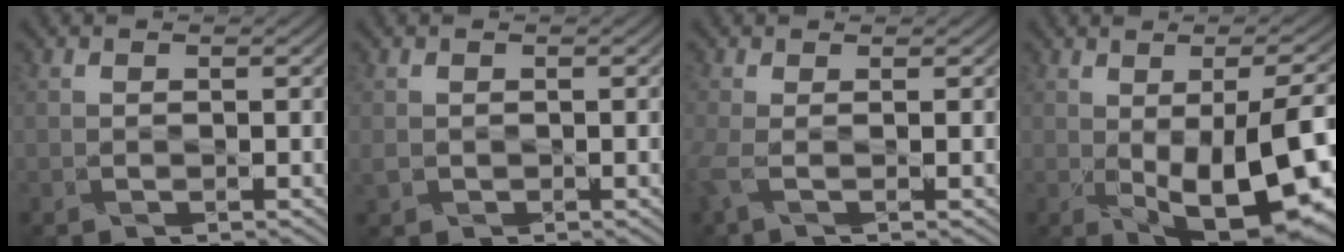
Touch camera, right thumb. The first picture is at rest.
{"total": 0.8, "force": [0.2, 0.8, -0.2], "torque": [0.002, -0.006, 0.004]}
{"total": 2.4, "force": [-0.6, 0.2, 2.3], "torque": [-0.060, -0.002, -0.018]}
{"total": 14.2, "force": [-3.2, 6.4, 12.2], "torque": [-0.175, -0.037, -0.026]}